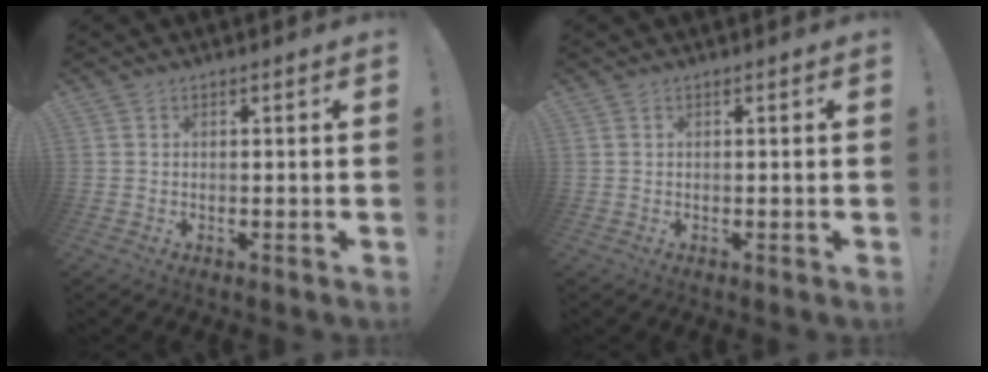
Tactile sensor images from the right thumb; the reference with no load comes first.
{"total": 0.0}